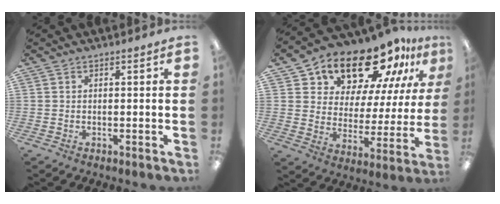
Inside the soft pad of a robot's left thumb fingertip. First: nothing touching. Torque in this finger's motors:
{"motor_torque": [0.48, 1.01, 1.35, -1.42, 0.12]}